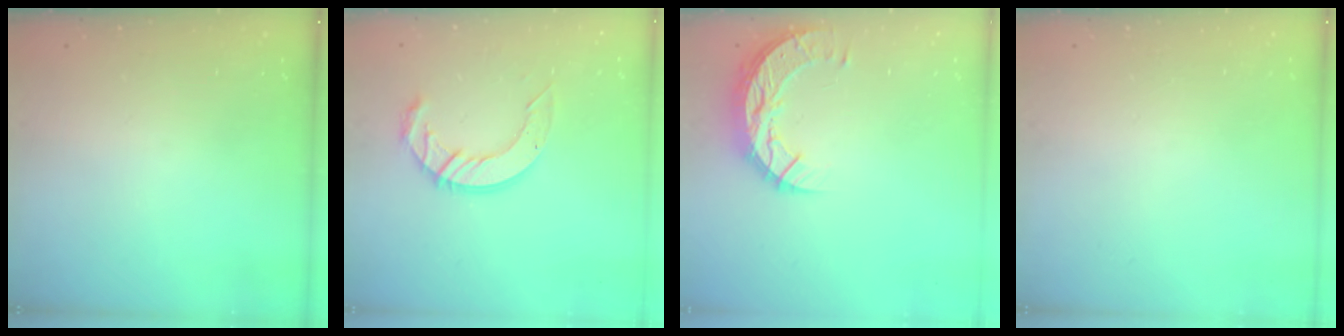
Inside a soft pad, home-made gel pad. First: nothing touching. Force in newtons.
{"total": 11.1, "press": 11.1, "slide": 1.0}
{"total": 10.3, "press": 10.2, "slide": 0.7}
{"total": 0.0}